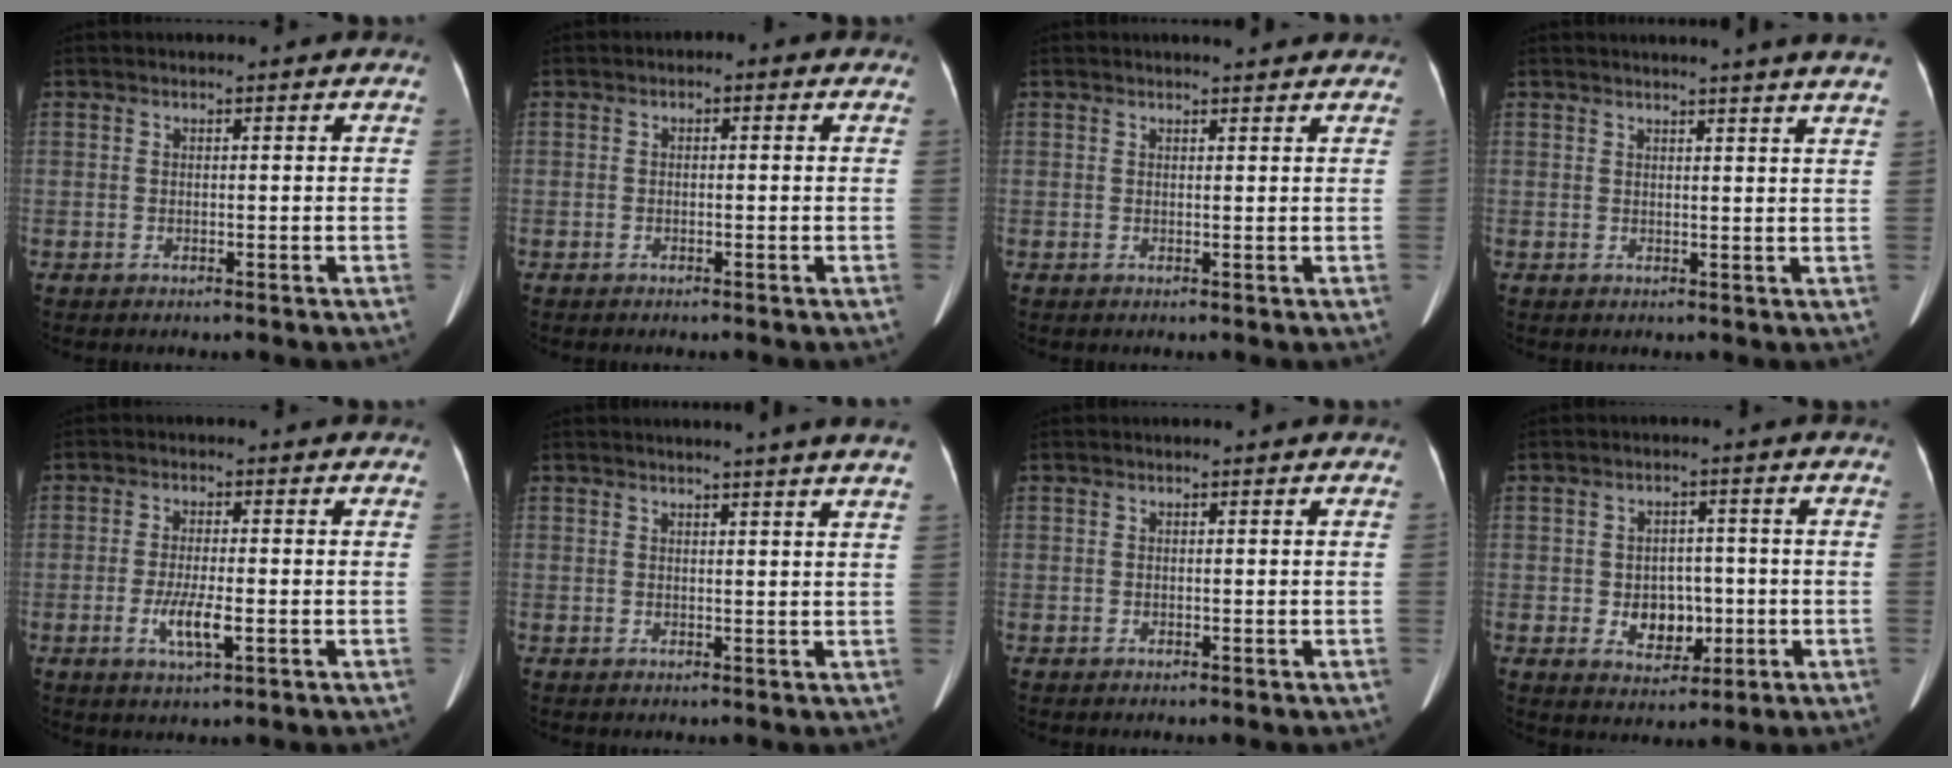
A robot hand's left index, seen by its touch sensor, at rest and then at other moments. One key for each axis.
{"total": 1.3, "fx": -0.4, "fy": 0.9, "fz": 0.9, "tx": -0.007, "ty": 0.011, "tz": -0.012}
{"total": 2.8, "fx": 2.6, "fy": 0.4, "fz": 0.8, "tx": -0.017, "ty": 0.005, "tz": 0.030}
{"total": 8.8, "fx": 8.0, "fy": -0.9, "fz": 3.4, "tx": -0.041, "ty": -0.015, "tz": 0.071}
{"total": 4.8, "fx": -1.5, "fy": 0.9, "fz": 4.5, "tx": -0.097, "ty": -0.007, "tz": -0.022}
{"total": 6.3, "fx": 5.6, "fy": -1.0, "fz": 2.6, "tx": -0.032, "ty": 0.003, "tz": 0.048}
{"total": 0.0}
{"total": 5.6, "fx": -1.0, "fy": 4.2, "fz": 3.7, "tx": -0.059, "ty": 0.007, "tz": -0.003}